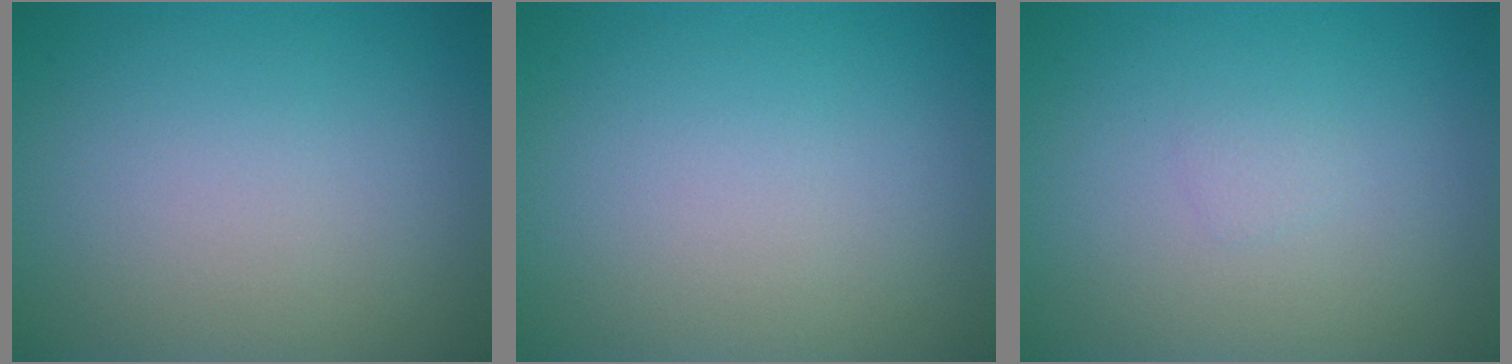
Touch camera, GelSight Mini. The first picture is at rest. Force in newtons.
{"total": 0.0}
{"total": 0.6, "press": 0.6, "slide": 0.0}